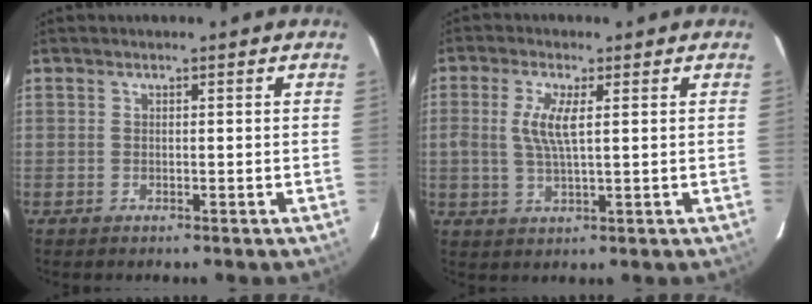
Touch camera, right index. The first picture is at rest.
{"total": 5.4, "force": [1.0, 1.2, 5.2], "torque": [-0.108, 0.001, 0.017]}